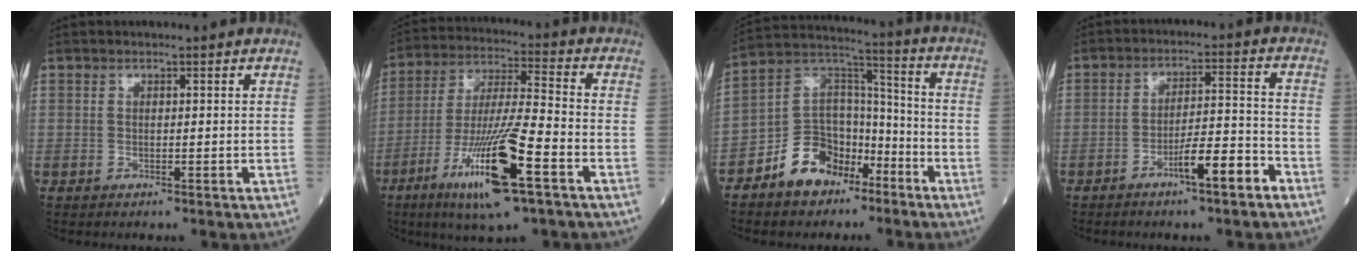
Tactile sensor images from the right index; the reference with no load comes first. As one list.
[{"total": 15.7, "force": [-7.2, 0.8, 13.9], "torque": [-0.272, -0.024, -0.128]}, {"total": 11.4, "force": [-6.8, 7.8, 4.8], "torque": [-0.093, 0.040, -0.121]}, {"total": 7.0, "force": [-4.3, 0.6, 5.5], "torque": [-0.085, 0.010, -0.070]}]